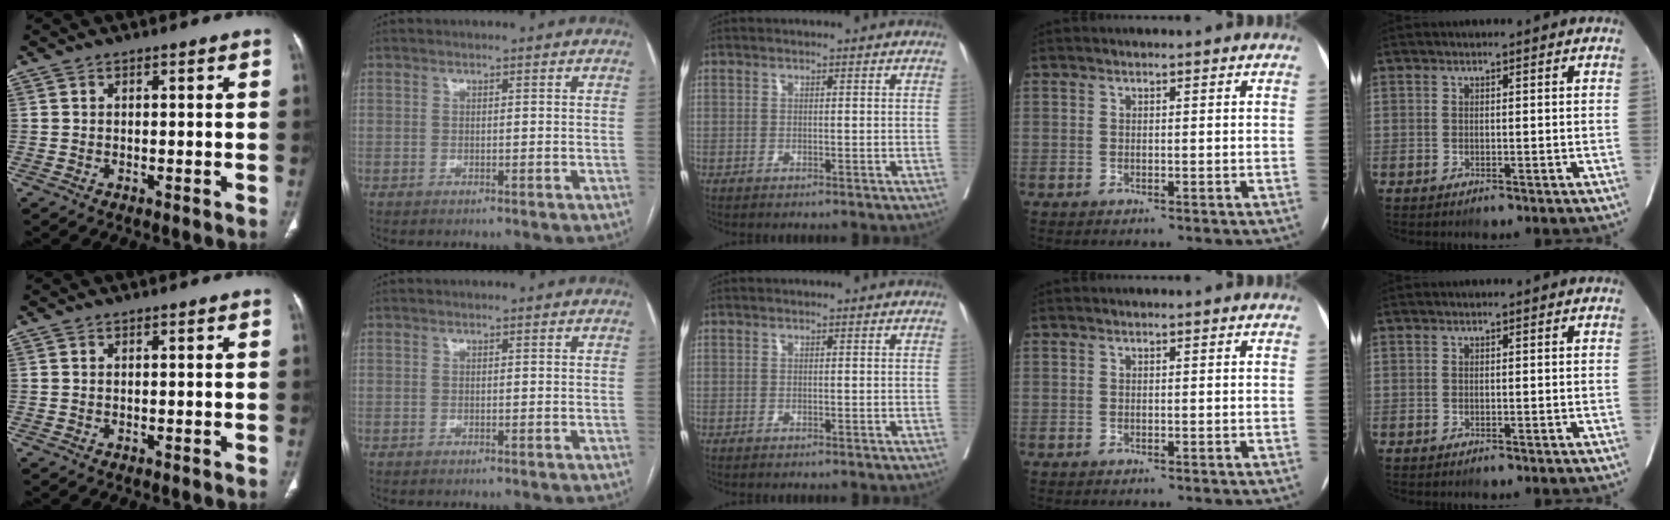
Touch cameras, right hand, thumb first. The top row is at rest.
{}